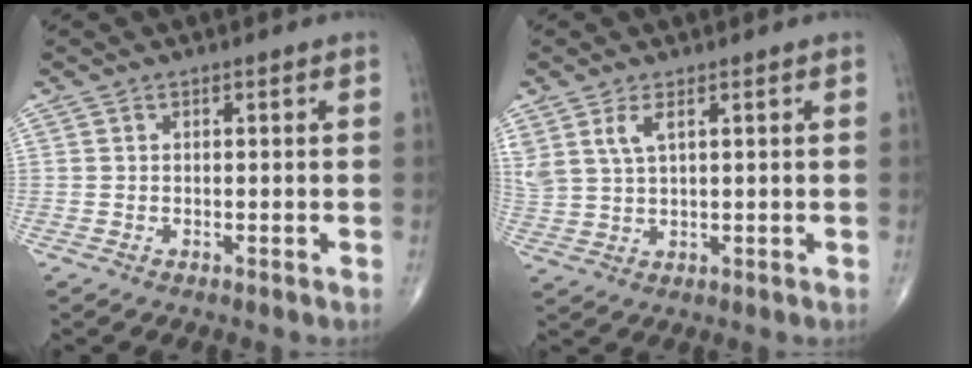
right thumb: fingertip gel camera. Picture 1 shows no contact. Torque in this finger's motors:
{"motor_torque": [0.06, 0.09, 0.53, 0.40, 0.06]}